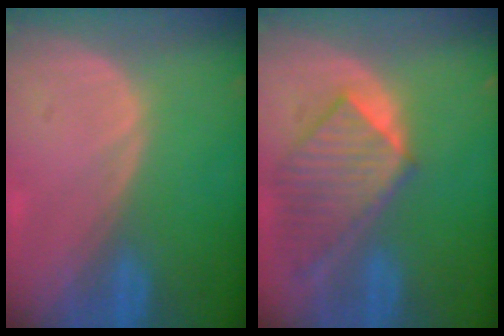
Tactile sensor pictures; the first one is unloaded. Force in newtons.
{"total": 8.9, "press": 7.9, "slide": 4.1}